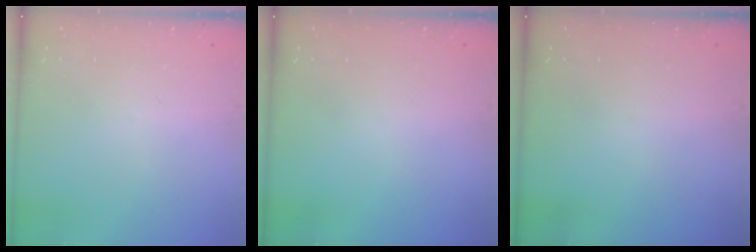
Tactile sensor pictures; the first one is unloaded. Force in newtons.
{"total": 0.0}
{"total": 0.0}